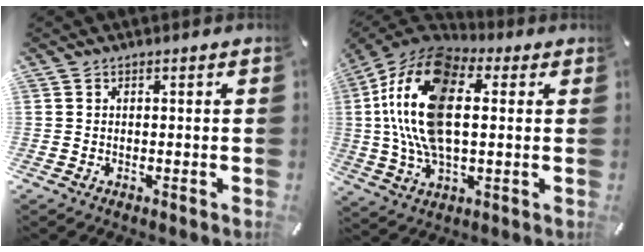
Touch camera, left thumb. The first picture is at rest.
{"total": 20.3, "force": [2.7, 11.4, 16.5], "torque": [-0.369, 0.002, 0.042]}